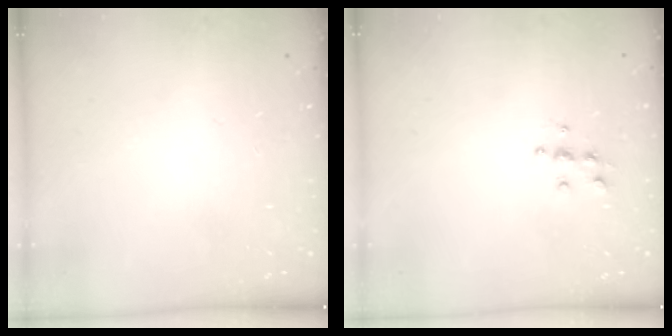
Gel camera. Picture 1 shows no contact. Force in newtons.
{"total": 5.3, "press": 5.2, "slide": 0.5}